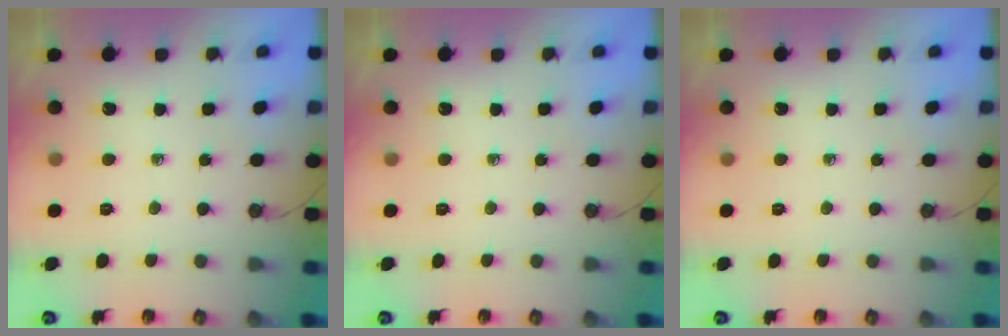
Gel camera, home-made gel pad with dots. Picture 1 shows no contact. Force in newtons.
{"total": 0.0}
{"total": 0.0}